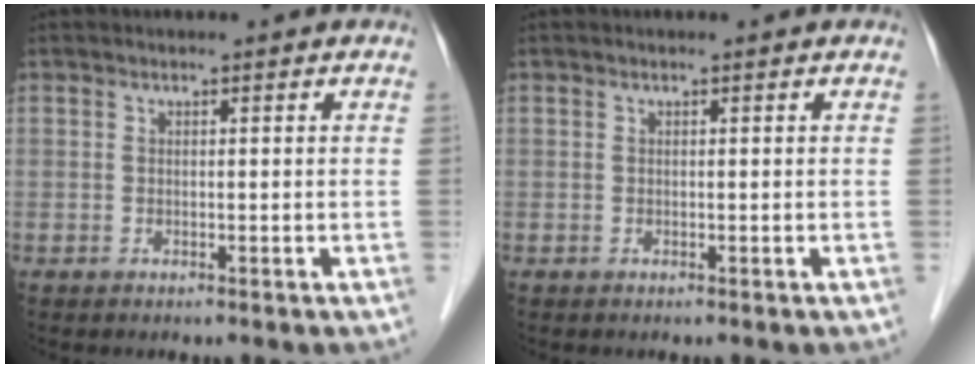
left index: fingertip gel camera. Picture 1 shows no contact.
{"total": 0.0}